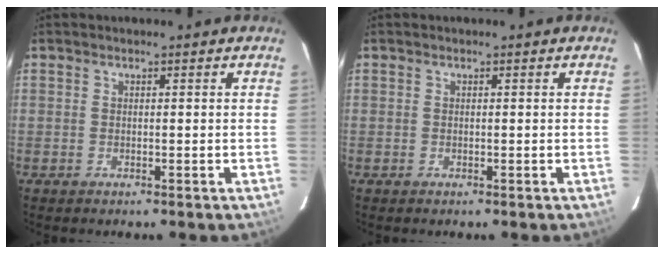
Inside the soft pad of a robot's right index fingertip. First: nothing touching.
{"total": 0.0}